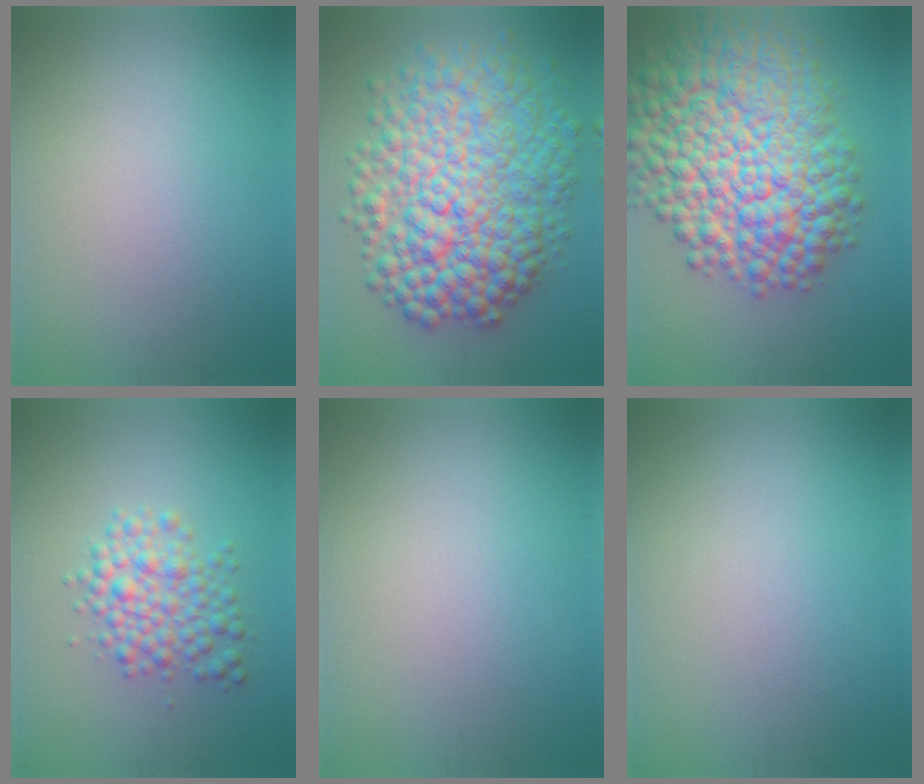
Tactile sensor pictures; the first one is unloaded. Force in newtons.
{"total": 11.8, "press": 11.8, "slide": 0.1}
{"total": 14.6, "press": 14.6, "slide": 0.5}
{"total": 4.1, "press": 4.1, "slide": 0.1}
{"total": 0.0}
{"total": 0.0}